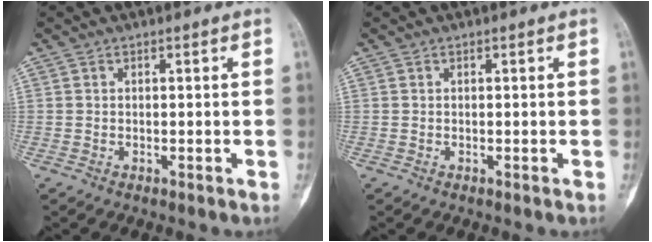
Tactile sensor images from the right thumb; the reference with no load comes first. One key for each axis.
{"total": 0.0}